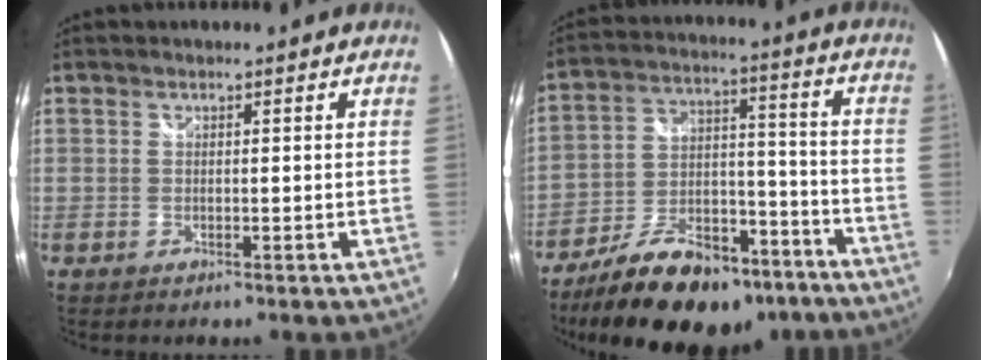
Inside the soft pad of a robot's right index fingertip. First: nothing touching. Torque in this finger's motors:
{"motor_torque": [0.87, -1.14, 0.21, 0.01]}